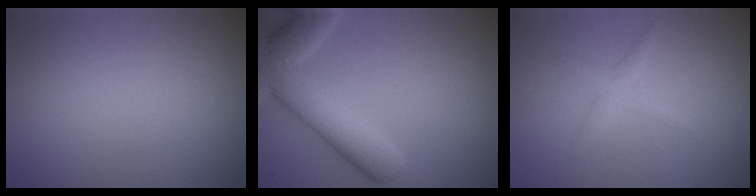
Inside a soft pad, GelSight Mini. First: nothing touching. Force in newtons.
{"total": 7.5, "press": 7.4, "slide": 0.6}
{"total": 1.3, "press": 1.3, "slide": 0.1}